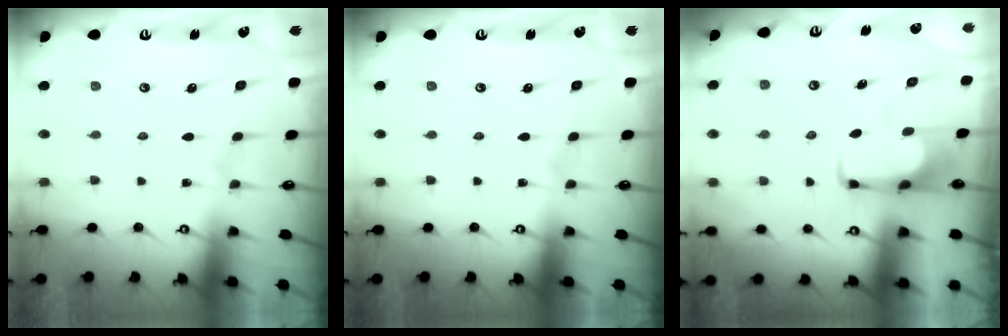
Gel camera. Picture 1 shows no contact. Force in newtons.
{"total": 0.0}
{"total": 1.5, "press": 1.5, "slide": 0.2}